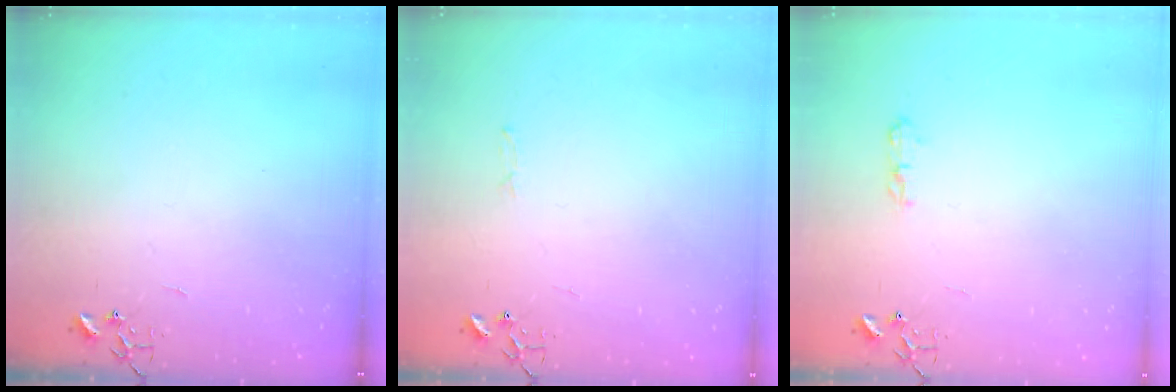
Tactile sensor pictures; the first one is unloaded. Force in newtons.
{"total": 2.8, "press": 2.8, "slide": 0.4}
{"total": 5.4, "press": 5.4, "slide": 0.7}